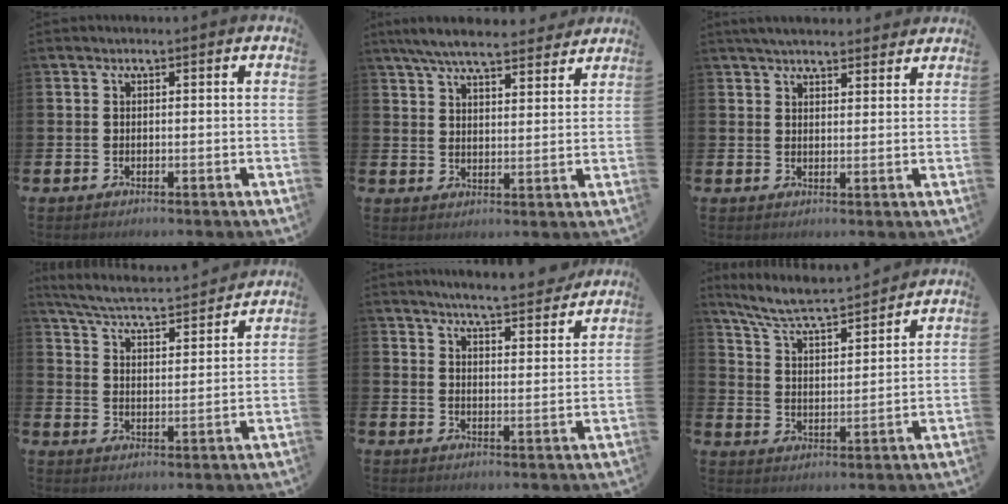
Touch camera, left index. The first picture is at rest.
{"total": 7.0, "force": [6.5, 1.4, 2.1], "torque": [-0.052, -0.031, 0.115]}
{"total": 4.2, "force": [4.0, 0.9, 0.8], "torque": [-0.024, -0.012, 0.074]}
{"total": 5.4, "force": [5.3, 0.4, 1.3], "torque": [-0.051, -0.041, 0.087]}
{"total": 5.8, "force": [5.7, 0.0, 0.9], "torque": [-0.027, -0.041, 0.097]}
{"total": 6.9, "force": [6.5, 0.3, 2.3], "torque": [-0.073, -0.045, 0.112]}